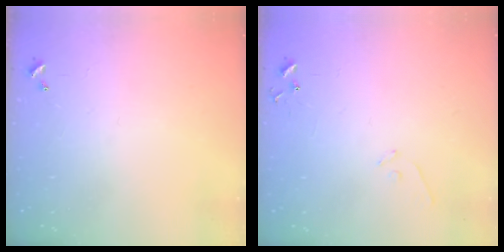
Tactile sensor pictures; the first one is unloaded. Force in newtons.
{"total": 5.3, "press": 5.3, "slide": 0.4}